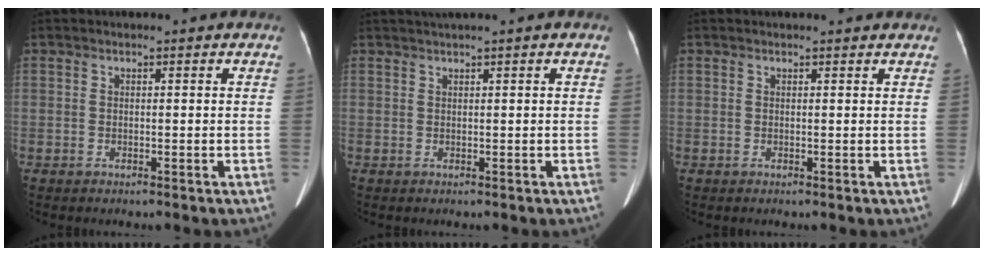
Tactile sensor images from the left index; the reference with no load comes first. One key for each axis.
{"total": 1.6, "fx": 1.0, "fy": -0.4, "fz": 1.2, "tx": -0.027, "ty": 0.012, "tz": 0.025}
{"total": 1.7, "fx": 1.7, "fy": 0.1, "fz": 0.2, "tx": -0.010, "ty": 0.004, "tz": 0.013}